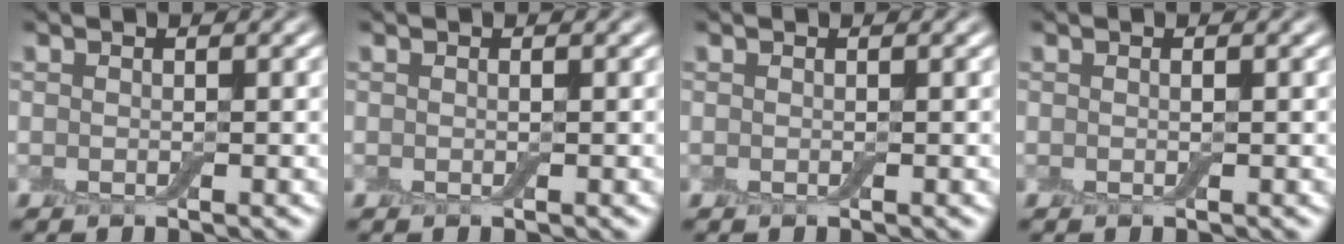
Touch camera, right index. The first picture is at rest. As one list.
[{"total": 0.0}, {"total": 0.0}, {"total": 0.0}]